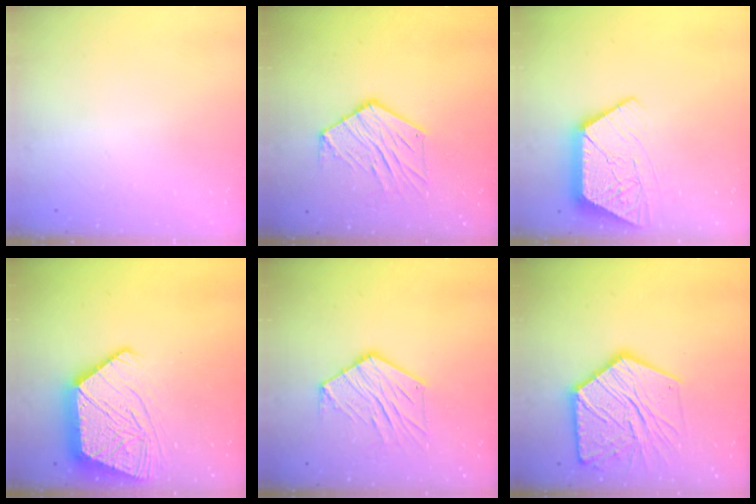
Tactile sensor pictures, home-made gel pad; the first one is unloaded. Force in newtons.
{"total": 12.2, "press": 12.2, "slide": 1.0}
{"total": 12.5, "press": 12.5, "slide": 0.7}
{"total": 18.2, "press": 18.1, "slide": 1.6}
{"total": 12.2, "press": 12.2, "slide": 1.0}
{"total": 19.6, "press": 19.6, "slide": 1.8}